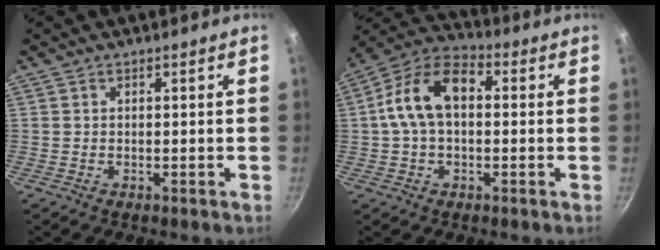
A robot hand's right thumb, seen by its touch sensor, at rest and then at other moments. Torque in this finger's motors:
{"motor_torque": [1.71, 2.00, 1.42, -0.36, 0.14]}